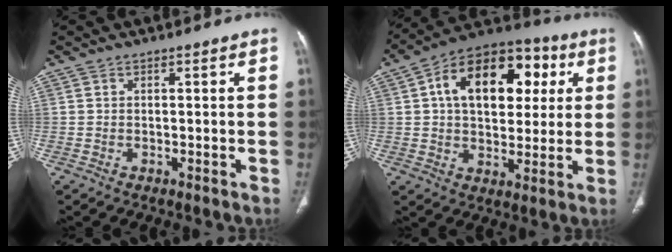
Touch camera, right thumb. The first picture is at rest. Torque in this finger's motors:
{"motor_torque": [0.13, 0.39, 1.09, -0.30, 0.37]}